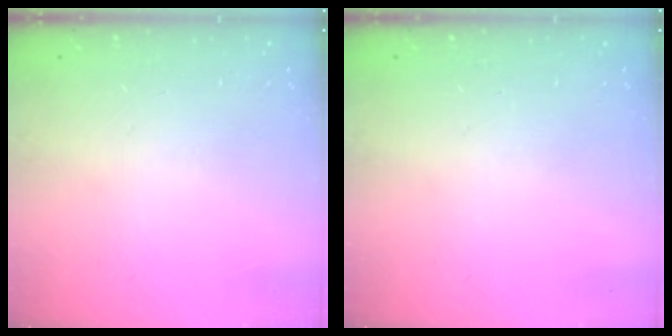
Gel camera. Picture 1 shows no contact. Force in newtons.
{"total": 0.0}